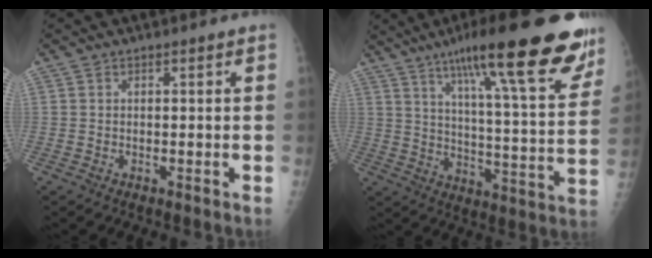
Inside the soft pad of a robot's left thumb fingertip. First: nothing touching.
{"total": 26.4, "force": [17.2, 4.7, 19.5], "torque": [-0.261, -0.050, 0.247]}